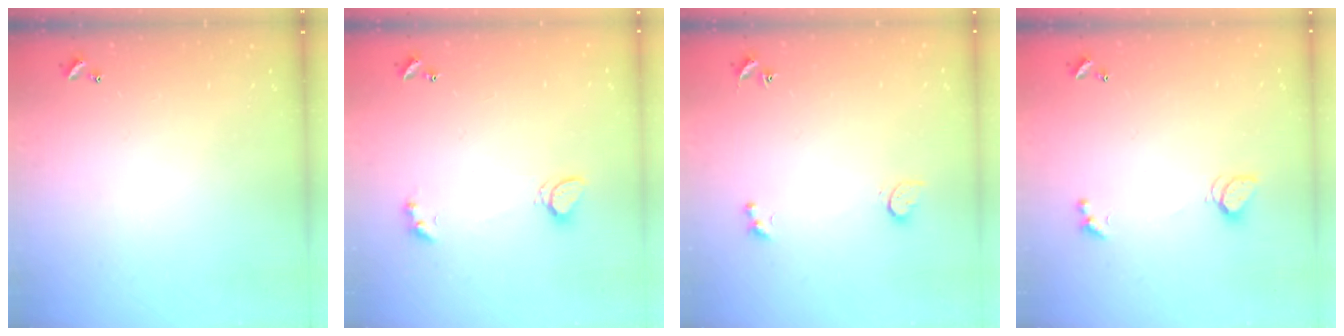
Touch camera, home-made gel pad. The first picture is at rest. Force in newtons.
{"total": 4.6, "press": 4.5, "slide": 0.9}
{"total": 2.4, "press": 1.9, "slide": 1.4}
{"total": 2.0, "press": 2.0, "slide": 0.5}